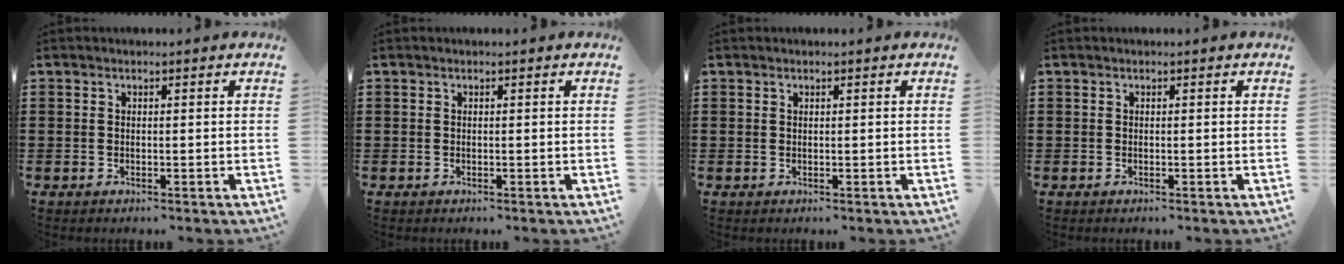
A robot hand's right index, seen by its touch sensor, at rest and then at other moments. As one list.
[{"total": 0.0}, {"total": 0.0}, {"total": 0.0}]